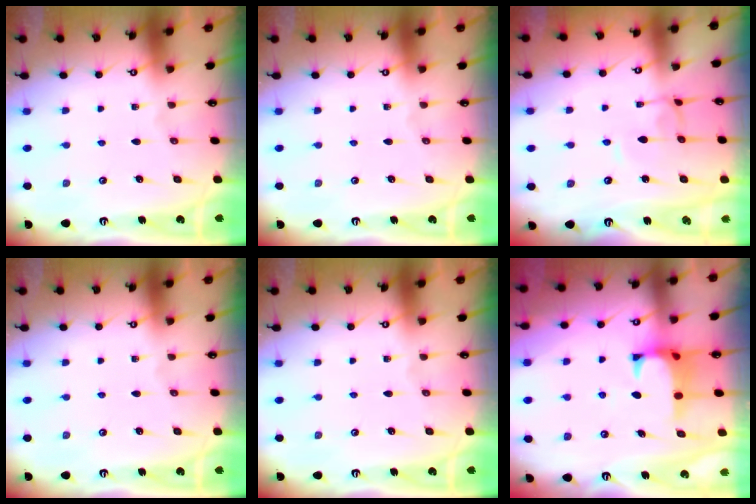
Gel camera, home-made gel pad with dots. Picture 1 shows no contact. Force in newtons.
{"total": 0.0}
{"total": 1.5, "press": 1.5, "slide": 0.3}
{"total": 0.0}
{"total": 0.0}
{"total": 1.0, "press": 0.7, "slide": 0.8}